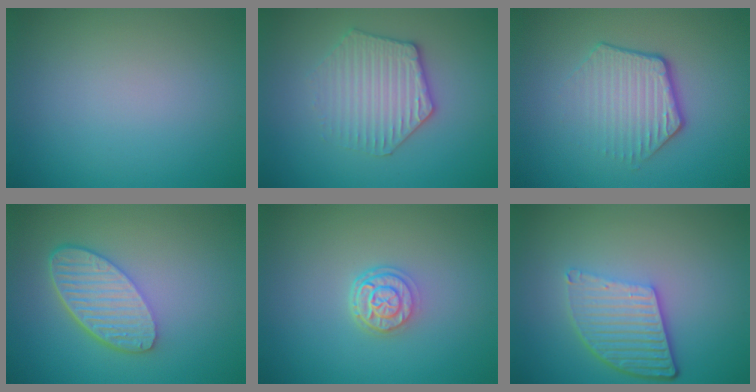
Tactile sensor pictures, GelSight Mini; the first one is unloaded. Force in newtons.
{"total": 3.4, "press": 3.3, "slide": 0.5}
{"total": 4.1, "press": 3.0, "slide": 2.9}
{"total": 5.7, "press": 4.3, "slide": 3.8}
{"total": 2.8, "press": 2.1, "slide": 1.8}
{"total": 5.4, "press": 3.9, "slide": 3.7}